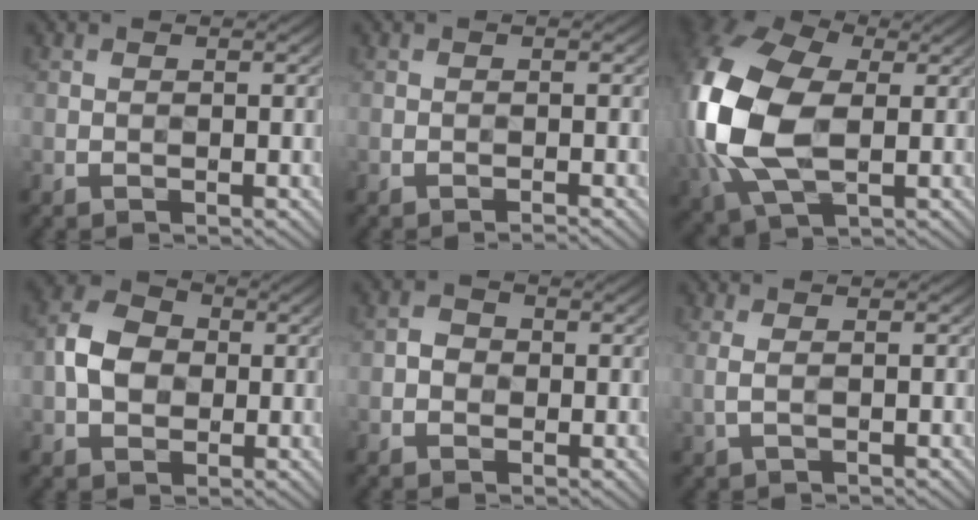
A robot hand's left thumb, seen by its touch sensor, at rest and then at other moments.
{"total": 0.6, "force": [-0.5, 0.0, 0.3], "torque": [-0.003, 0.003, -0.015]}
{"total": 17.8, "force": [0.1, 11.6, 13.4], "torque": [-0.349, -0.016, 0.009]}
{"total": 5.9, "force": [-0.1, 4.6, 3.7], "torque": [-0.079, 0.008, -0.008]}
{"total": 1.7, "force": [-0.3, 1.5, 0.7], "torque": [-0.015, -0.002, -0.013]}
{"total": 1.6, "force": [0.5, 0.4, 1.5], "torque": [-0.032, 0.005, 0.006]}